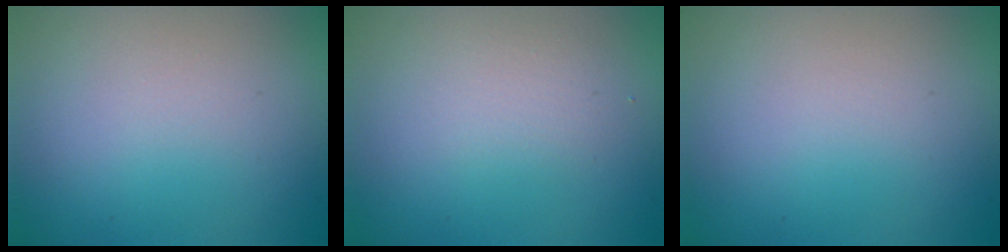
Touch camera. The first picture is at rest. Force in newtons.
{"total": 1.5, "press": 1.5, "slide": 0.1}
{"total": 0.0}